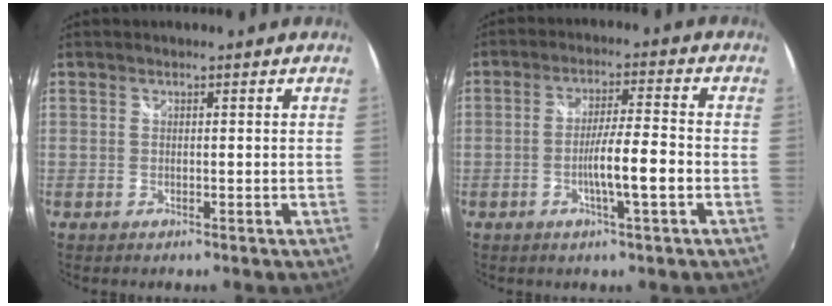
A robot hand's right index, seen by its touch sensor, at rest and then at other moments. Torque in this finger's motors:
{"motor_torque": [1.82, 0.32, 0.36, 0.11]}